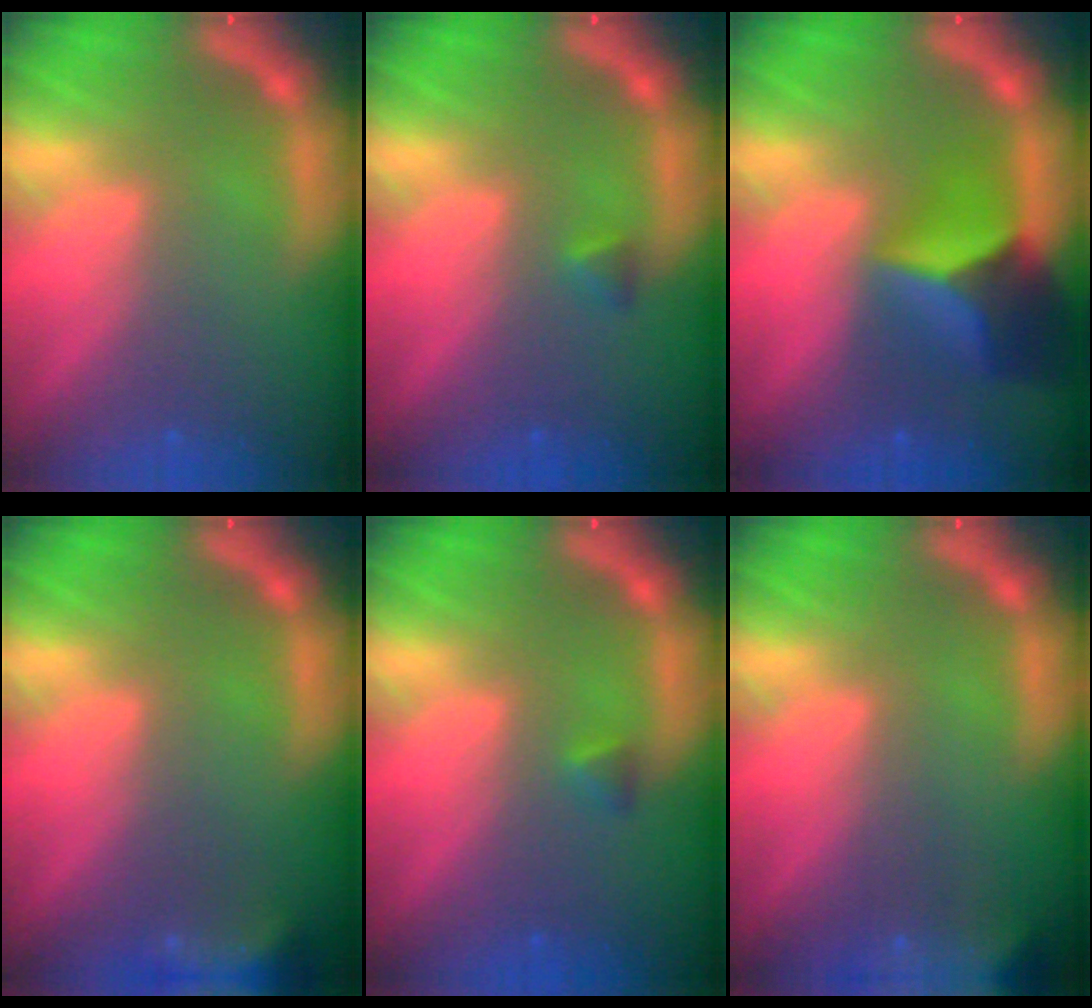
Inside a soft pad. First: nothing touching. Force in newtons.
{"total": 0.9}
{"total": 7.4}
{"total": 5.9}
{"total": 0.9}
{"total": 9.9}